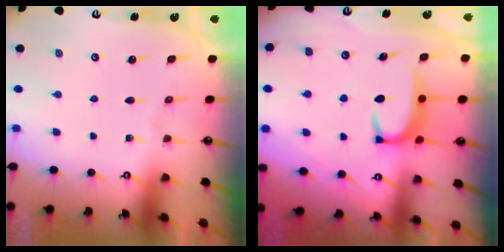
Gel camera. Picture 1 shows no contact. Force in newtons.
{"total": 2.9, "press": 2.9, "slide": 0.4}